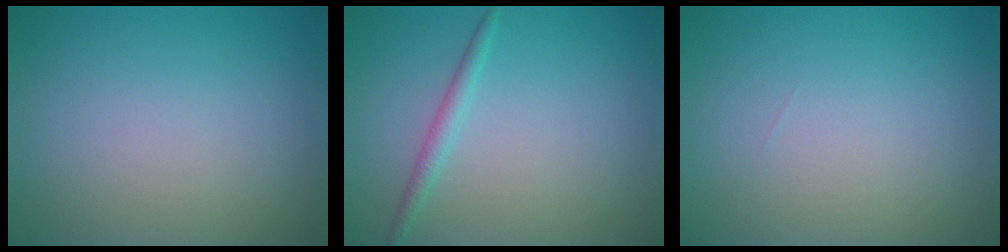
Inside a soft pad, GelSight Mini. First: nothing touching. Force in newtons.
{"total": 1.4, "press": 1.4, "slide": 0.1}
{"total": 0.0}